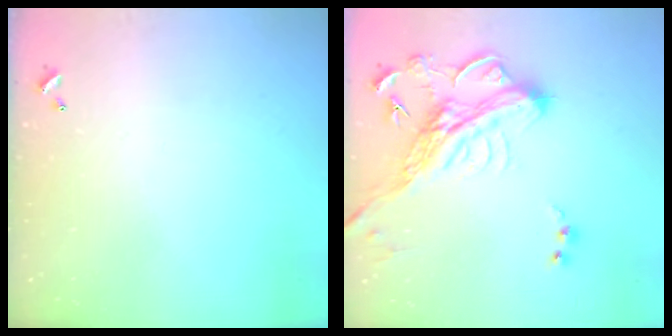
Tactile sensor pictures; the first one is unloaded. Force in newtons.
{"total": 6.8, "press": 6.6, "slide": 1.7}